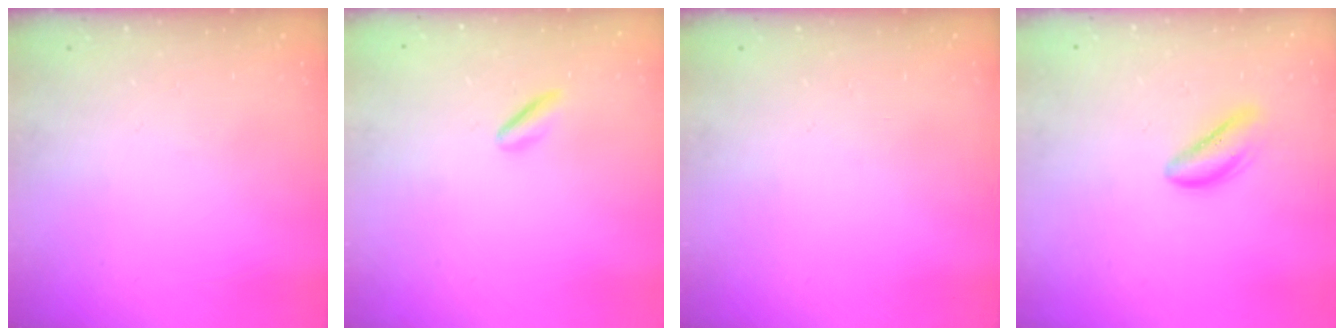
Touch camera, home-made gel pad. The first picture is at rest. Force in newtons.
{"total": 1.4, "press": 1.2, "slide": 0.8}
{"total": 0.0}
{"total": 3.5, "press": 3.5, "slide": 0.5}